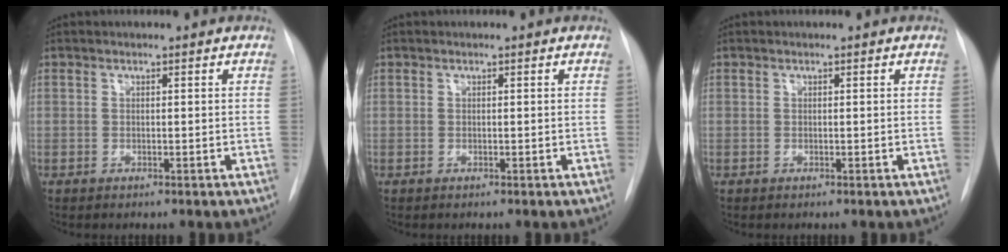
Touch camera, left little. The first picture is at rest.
{"total": 0.0}
{"total": 0.0}